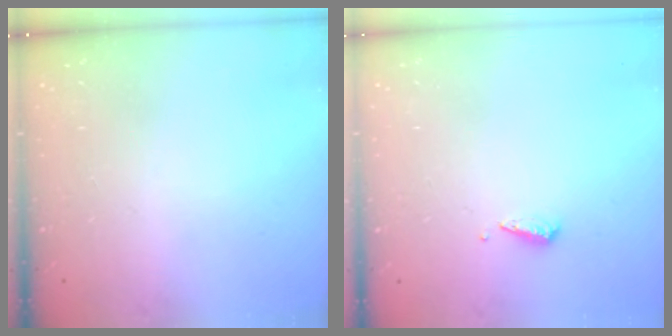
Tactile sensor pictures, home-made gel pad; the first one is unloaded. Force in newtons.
{"total": 2.9, "press": 2.9, "slide": 0.4}